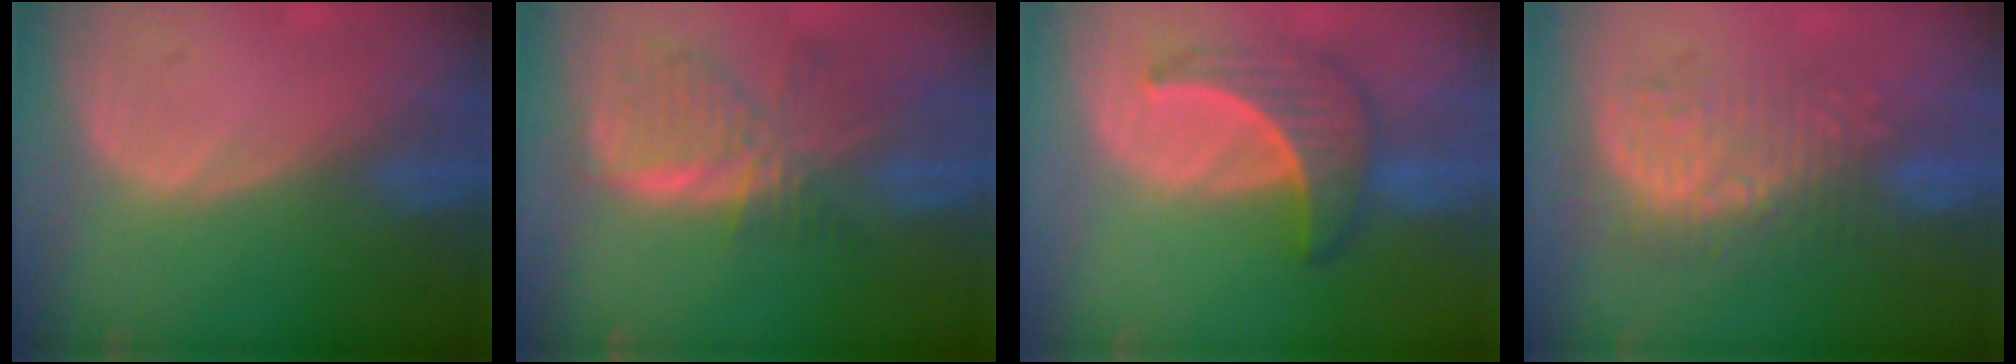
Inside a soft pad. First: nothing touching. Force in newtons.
{"total": 8.4, "press": 7.3, "slide": 4.0}
{"total": 6.6, "press": 6.3, "slide": 2.2}
{"total": 9.0, "press": 8.4, "slide": 3.3}